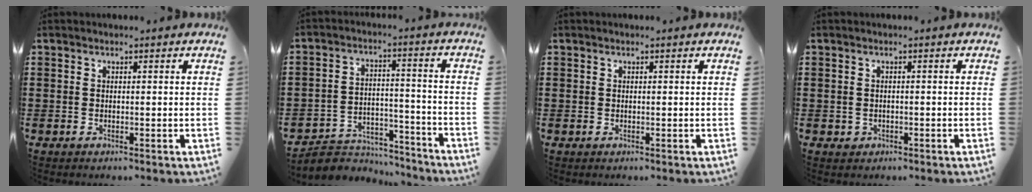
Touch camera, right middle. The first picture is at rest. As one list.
[{"total": 5.2, "force": [-4.9, 1.7, 0.1], "torque": [-0.005, 0.016, -0.101]}, {"total": 0.0}, {"total": 0.8, "force": [-0.3, 0.7, 0.2], "torque": [-0.007, 0.004, -0.007]}]